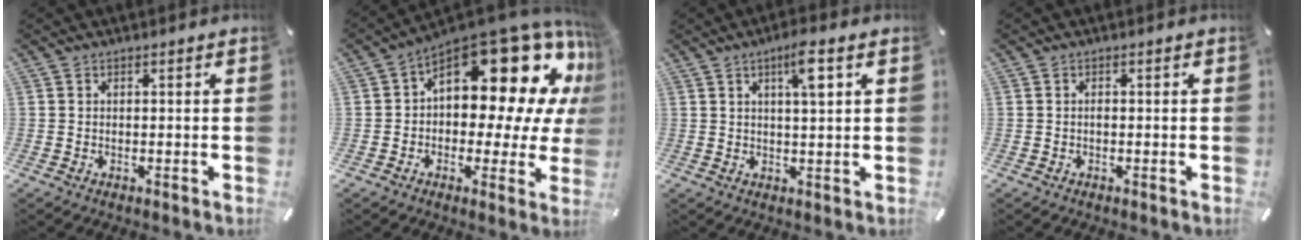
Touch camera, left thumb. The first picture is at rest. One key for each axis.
{"total": 21.5, "fx": 9.7, "fy": 11.2, "fz": 15.5, "tx": -0.198, "ty": -0.085, "tz": 0.165}
{"total": 6.0, "fx": 2.4, "fy": 0.9, "fz": 5.4, "tx": -0.095, "ty": -0.003, "tz": 0.035}
{"total": 0.6, "fx": -0.2, "fy": 0.3, "fz": 0.5, "tx": -0.012, "ty": -0.002, "tz": -0.003}